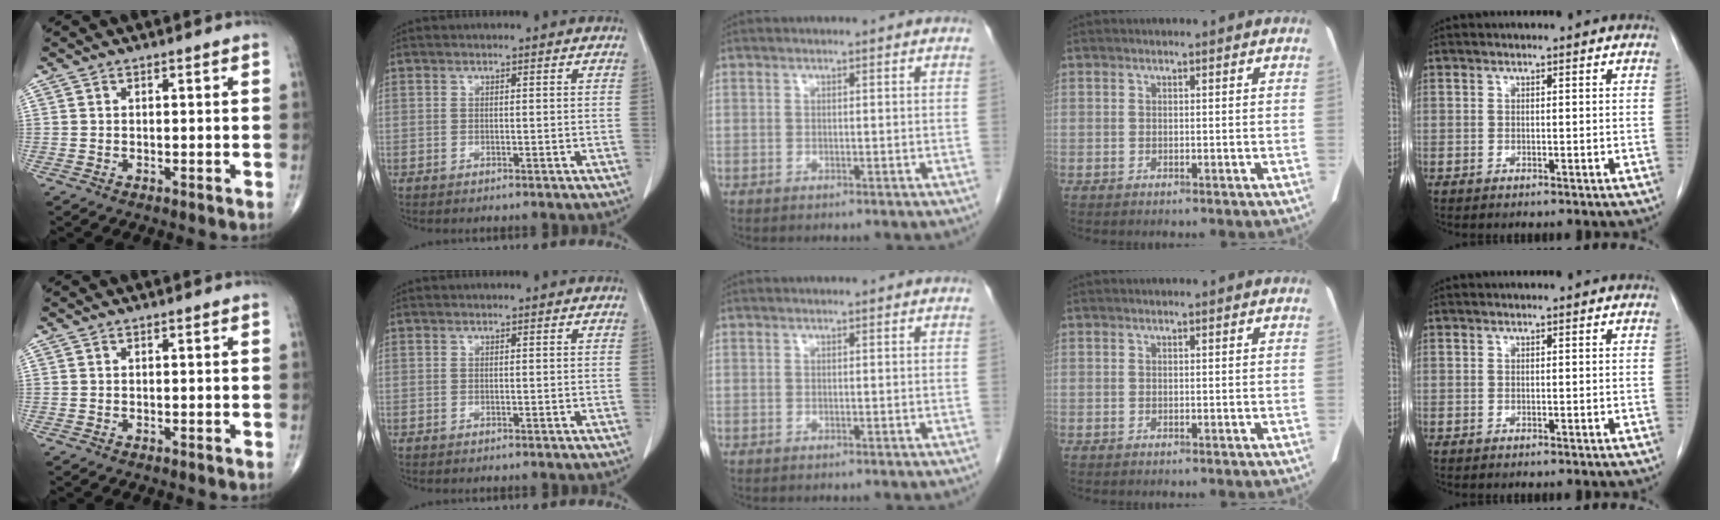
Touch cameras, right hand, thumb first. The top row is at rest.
{}